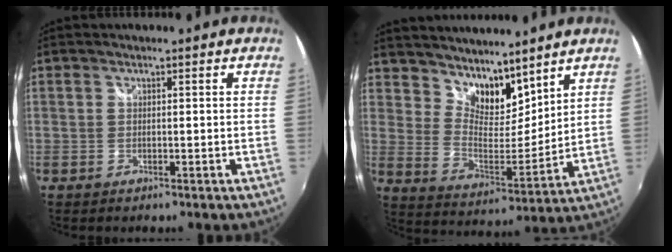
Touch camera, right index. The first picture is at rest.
{"total": 11.6, "force": [9.4, 5.4, 4.3], "torque": [-0.078, 0.002, 0.171]}